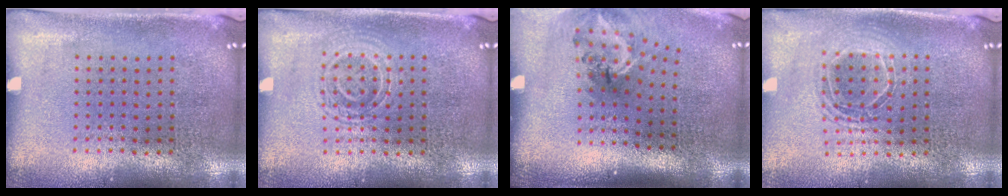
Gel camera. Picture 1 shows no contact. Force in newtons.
{"total": 2.2, "press": 2.1, "slide": 0.4}
{"total": 1.7, "press": 1.2, "slide": 1.3}
{"total": 1.8, "press": 1.5, "slide": 1.0}